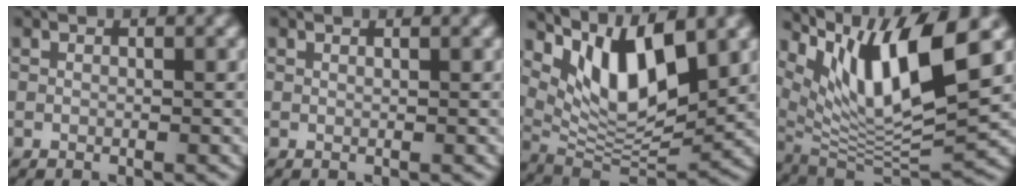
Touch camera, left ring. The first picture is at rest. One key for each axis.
{"total": 0.8, "fx": 0.6, "fy": 0.3, "fz": 0.4, "tx": -0.002, "ty": -0.004, "tz": 0.001}
{"total": 8.7, "fx": 4.6, "fy": 3.0, "fz": 6.7, "tx": -0.118, "ty": -0.016, "tz": 0.089}
{"total": 11.3, "fx": 5.2, "fy": 3.2, "fz": 9.5, "tx": -0.168, "ty": -0.006, "tz": 0.105}